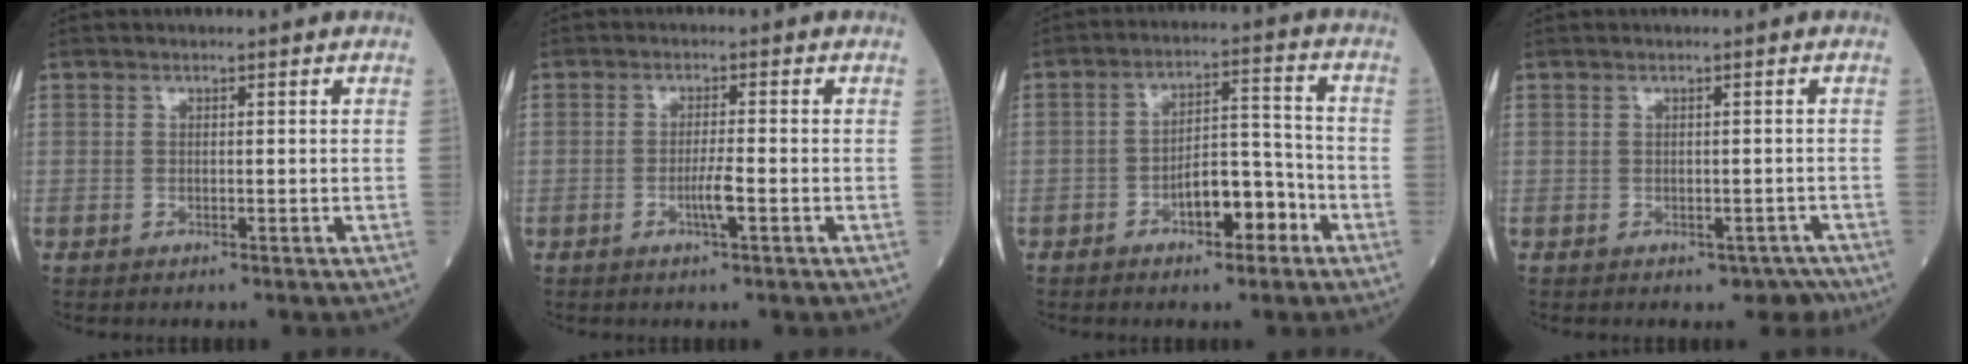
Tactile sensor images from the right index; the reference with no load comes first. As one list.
[{"total": 2.8, "force": [-1.1, -0.1, 2.5], "torque": [-0.049, -0.002, -0.023]}, {"total": 7.3, "force": [-3.7, 2.8, 5.7], "torque": [-0.088, 0.024, -0.059]}, {"total": 2.1, "force": [-1.3, 1.4, 0.8], "torque": [-0.002, 0.004, -0.009]}]